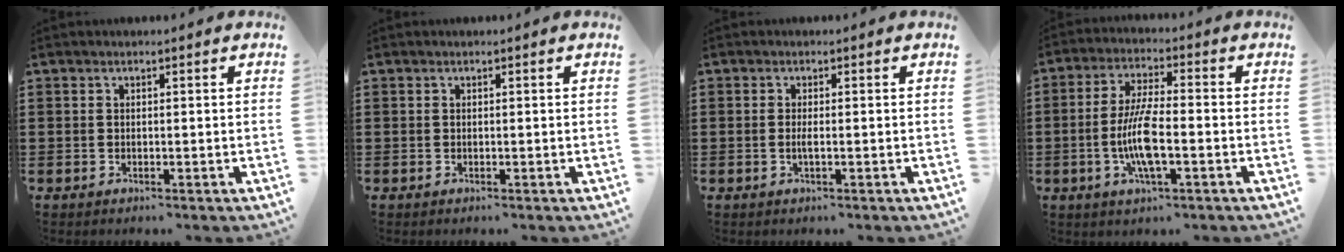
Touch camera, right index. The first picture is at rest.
{"total": 0.0}
{"total": 1.5, "force": [-0.4, 0.0, 1.5], "torque": [-0.028, -0.005, -0.007]}
{"total": 8.0, "force": [-2.1, 1.7, 7.5], "torque": [-0.169, -0.015, -0.046]}